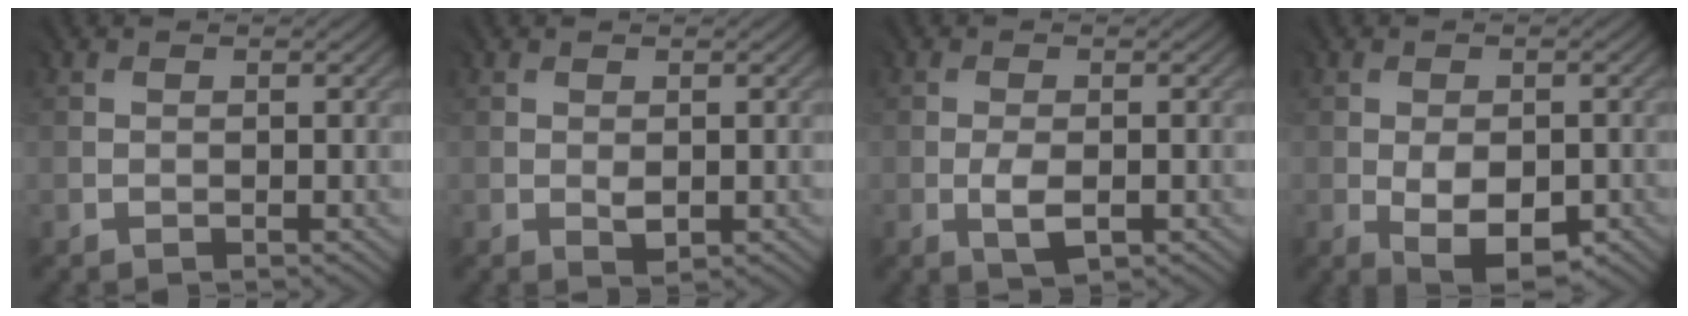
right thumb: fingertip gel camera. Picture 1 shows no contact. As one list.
[{"total": 1.4, "force": [-0.1, 0.9, 1.1], "torque": [-0.018, -0.003, 0.001]}, {"total": 2.6, "force": [-1.0, 1.1, 2.1], "torque": [-0.049, -0.006, -0.016]}, {"total": 6.4, "force": [-2.0, 3.7, 4.8], "torque": [-0.088, -0.021, -0.027]}]